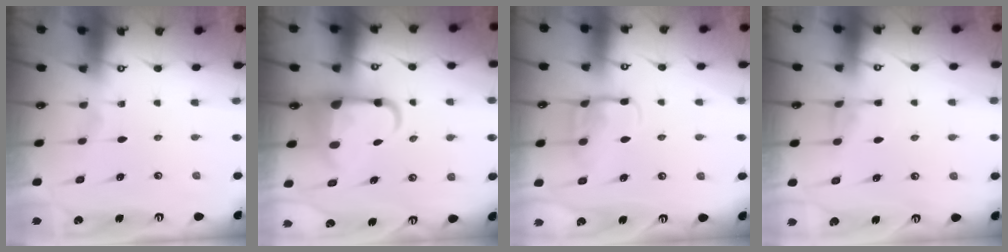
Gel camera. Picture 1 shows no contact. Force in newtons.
{"total": 7.4, "press": 7.2, "slide": 1.9}
{"total": 12.3, "press": 12.2, "slide": 1.0}
{"total": 5.2, "press": 5.1, "slide": 0.6}